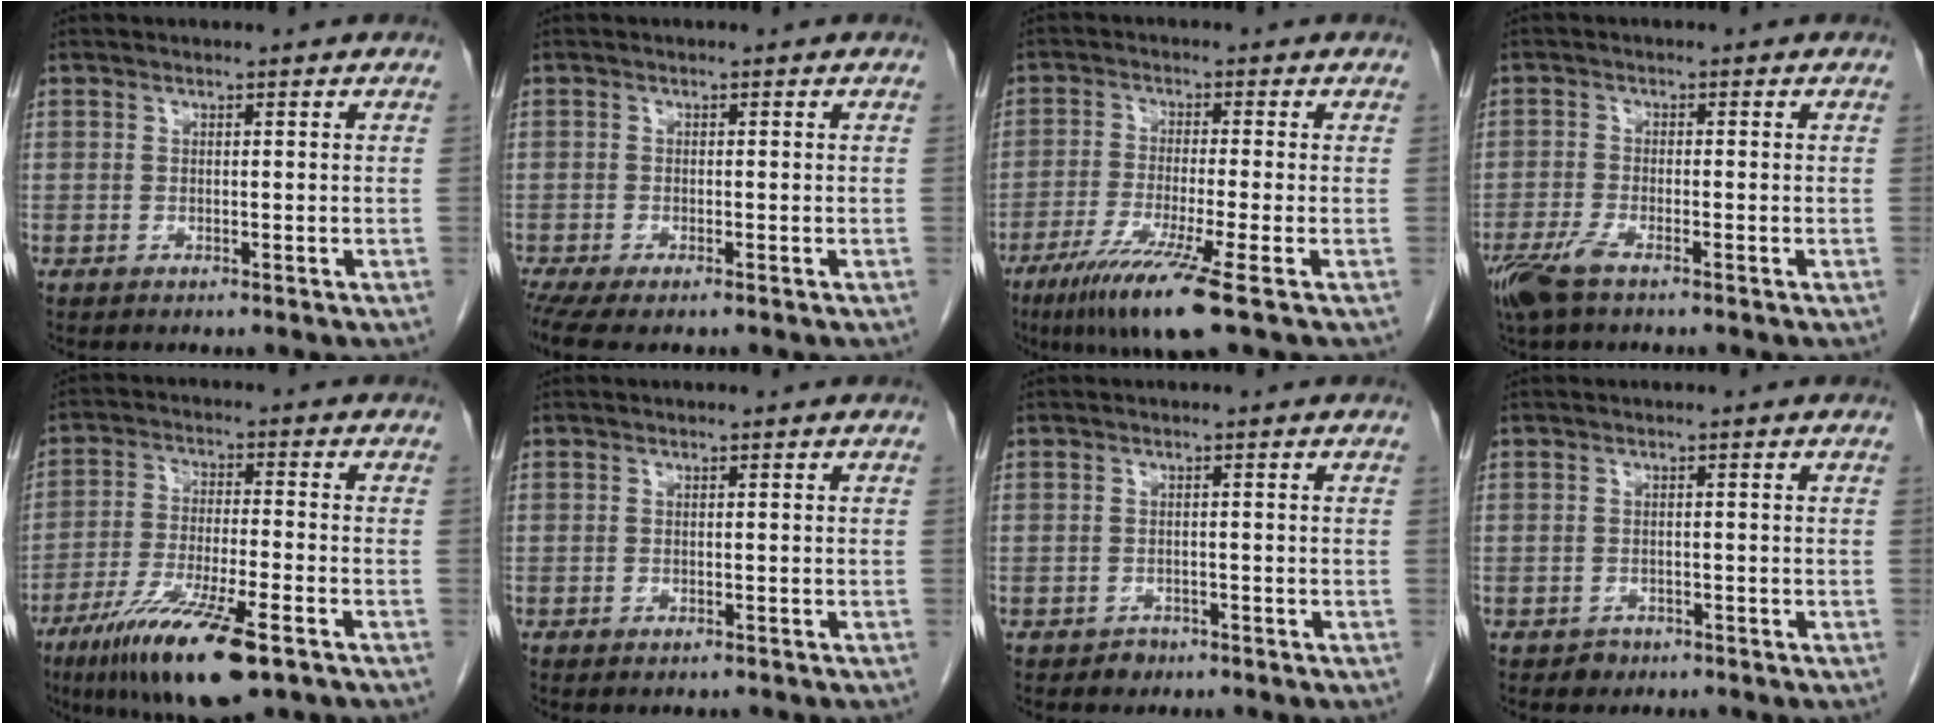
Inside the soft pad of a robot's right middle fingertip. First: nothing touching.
{"total": 4.6, "force": [-3.5, 1.0, 2.8], "torque": [-0.050, -0.011, -0.061]}
{"total": 9.6, "force": [-5.7, -1.0, 7.8], "torque": [-0.142, -0.032, -0.103]}
{"total": 4.9, "force": [-3.3, 1.0, 3.5], "torque": [-0.078, -0.012, -0.064]}
{"total": 14.3, "force": [-8.6, 2.1, 11.2], "torque": [-0.208, -0.033, -0.148]}
{"total": 0.7, "force": [-0.5, 0.3, 0.3], "torque": [-0.007, 0.000, -0.006]}
{"total": 1.5, "force": [-1.0, 1.1, 0.1], "torque": [-0.004, 0.004, -0.016]}
{"total": 1.4, "force": [-0.9, 1.0, 0.1], "torque": [-0.002, 0.004, -0.013]}